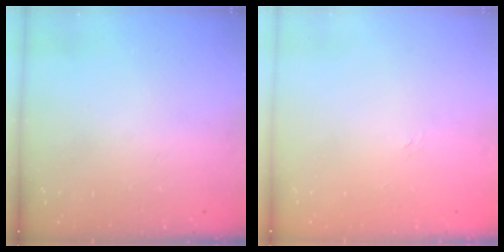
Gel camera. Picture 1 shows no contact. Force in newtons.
{"total": 2.3, "press": 2.0, "slide": 1.1}